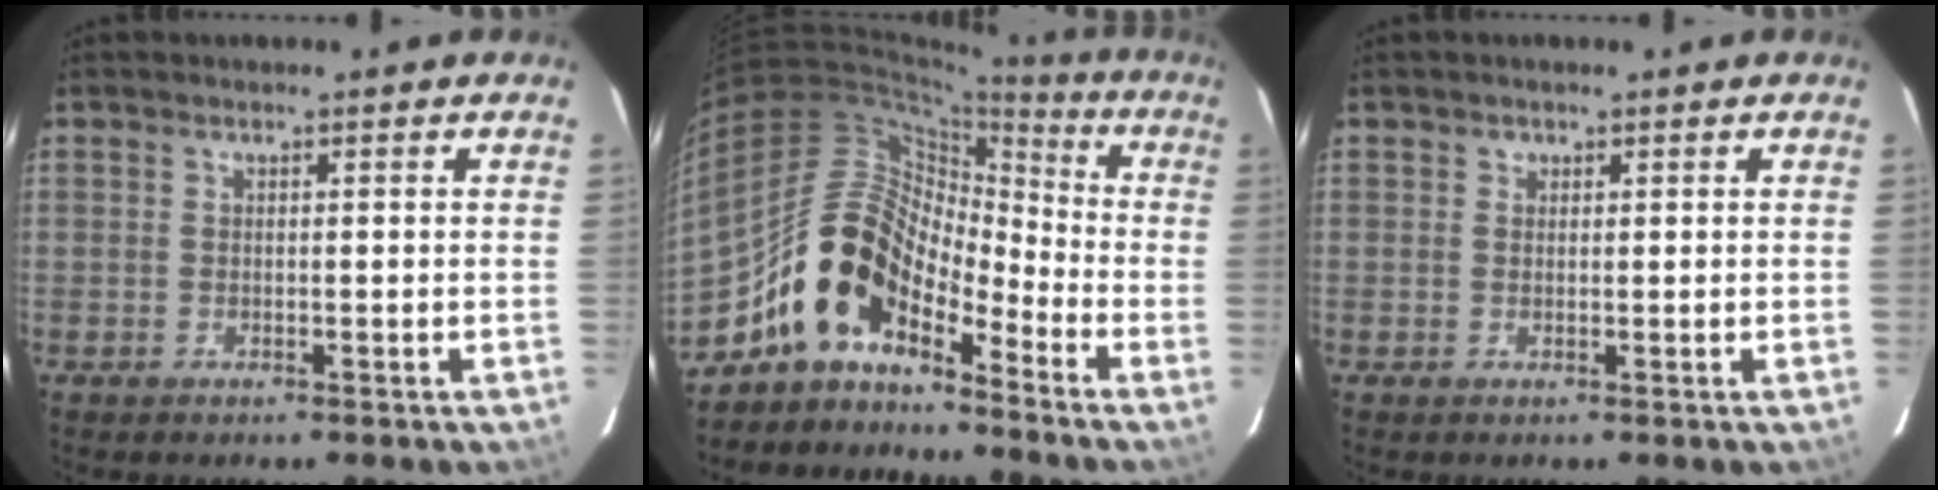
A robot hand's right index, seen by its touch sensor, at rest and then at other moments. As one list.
[{"total": 12.4, "force": [-9.2, 5.5, 6.2], "torque": [-0.109, 0.030, -0.186]}, {"total": 0.8, "force": [0.3, 0.7, 0.0], "torque": [0.004, 0.005, 0.003]}]